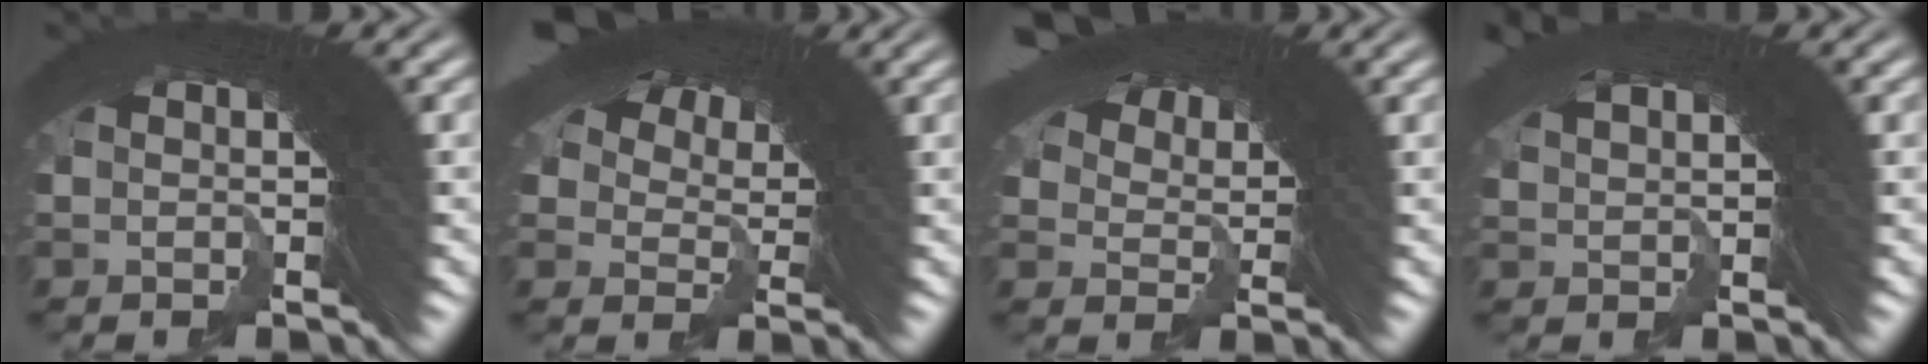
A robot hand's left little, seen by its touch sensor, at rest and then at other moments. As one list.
[{"total": 4.7, "force": [2.0, 3.4, 2.6], "torque": [-0.041, -0.014, 0.041]}, {"total": 3.4, "force": [3.0, 1.1, 1.2], "torque": [-0.023, -0.012, 0.060]}, {"total": 1.2, "force": [1.0, -0.3, 0.6], "torque": [0.007, 0.002, 0.024]}]